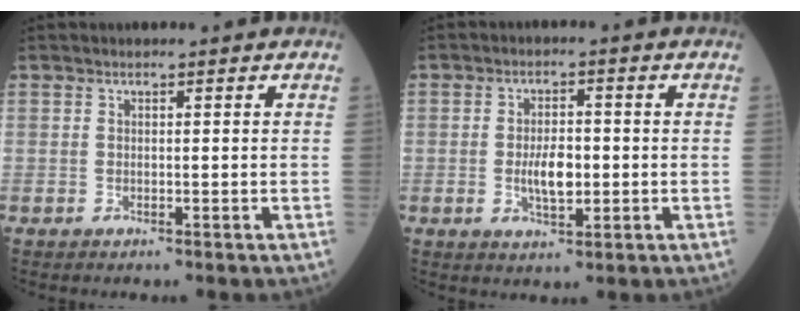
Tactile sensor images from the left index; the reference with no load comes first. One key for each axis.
{"total": 5.0, "fx": -0.9, "fy": 2.0, "fz": 4.5, "tx": -0.083, "ty": -0.004, "tz": -0.014}